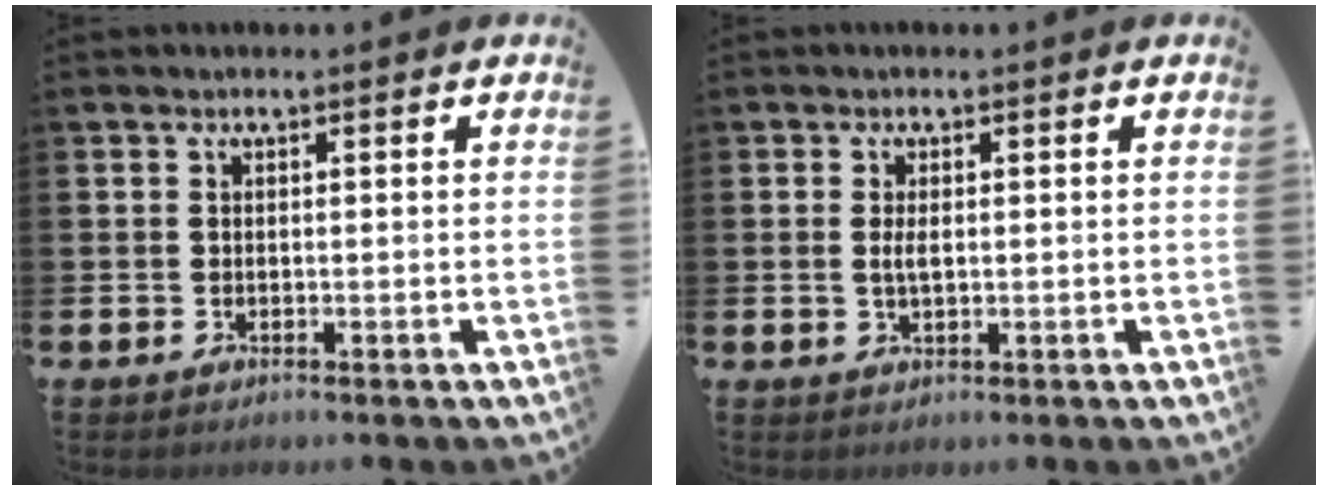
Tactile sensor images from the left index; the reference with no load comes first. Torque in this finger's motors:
{"motor_torque": [0.61, 0.10, 0.06, 0.09]}